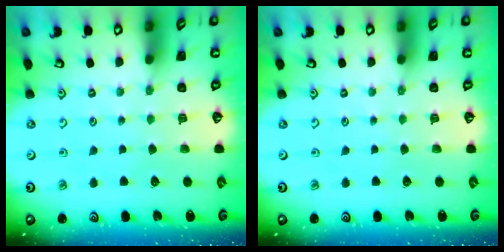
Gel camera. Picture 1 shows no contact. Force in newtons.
{"total": 0.0}